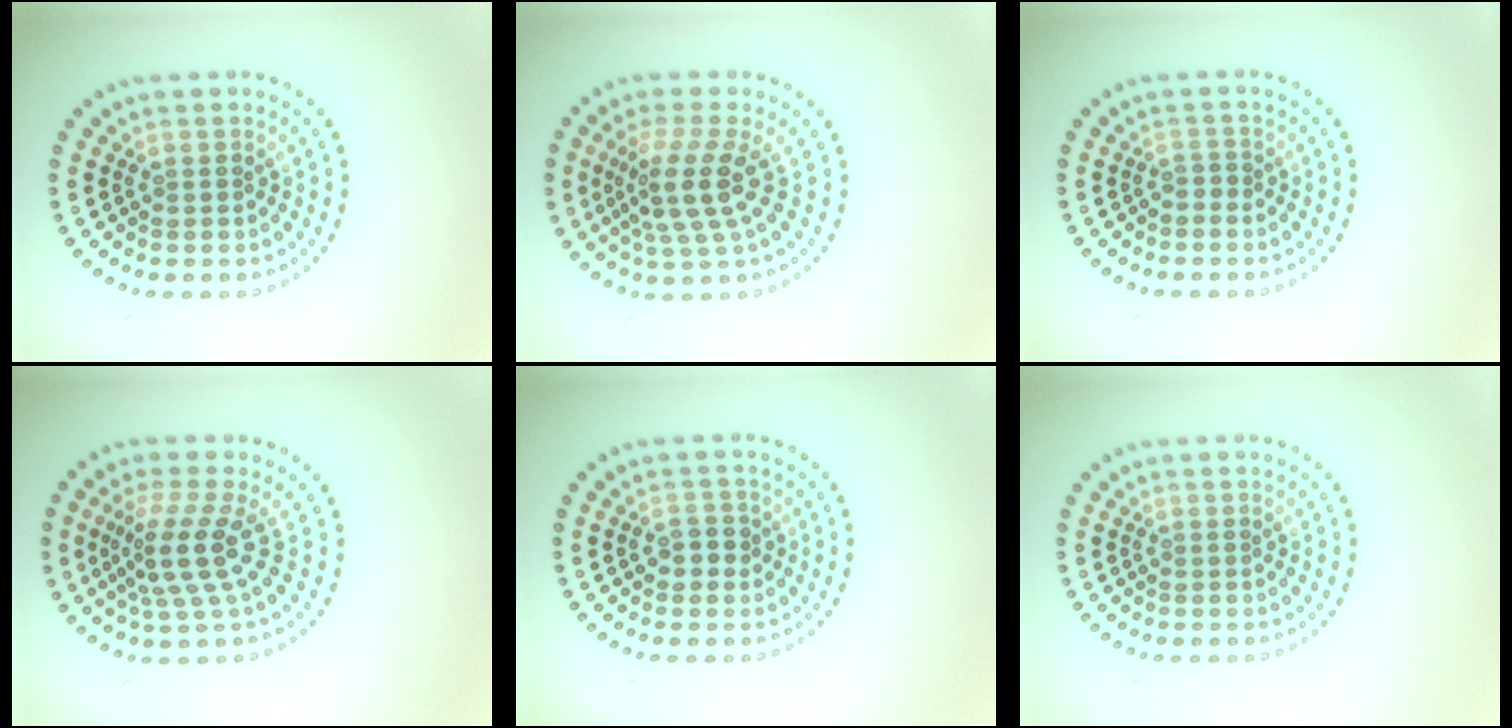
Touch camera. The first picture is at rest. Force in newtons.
{"total": 4.2, "press": 3.2, "slide": 2.7}
{"total": 0.7, "press": 0.3, "slide": 0.6}
{"total": 4.0, "press": 2.8, "slide": 2.9}
{"total": 1.9, "press": 1.8, "slide": 0.5}
{"total": 0.0}